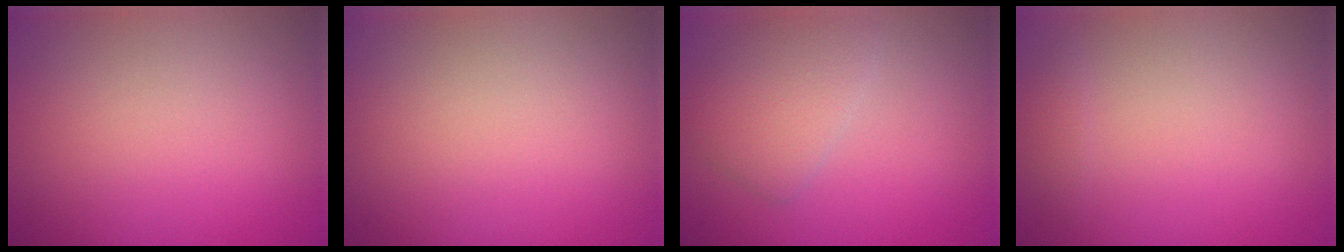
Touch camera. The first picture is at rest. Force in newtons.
{"total": 0.0}
{"total": 2.9, "press": 2.9, "slide": 0.2}
{"total": 0.7, "press": 0.7, "slide": 0.0}